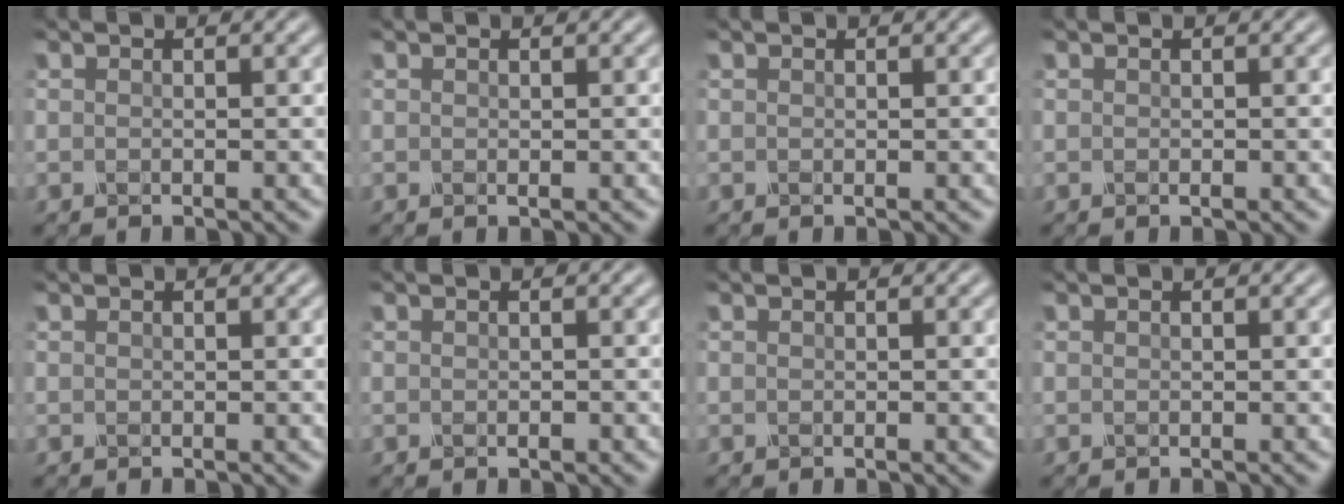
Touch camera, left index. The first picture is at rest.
{"total": 0.0}
{"total": 0.0}
{"total": 0.0}
{"total": 0.0}
{"total": 0.7, "force": [-0.5, 0.4, 0.4], "torque": [-0.006, -0.002, -0.003]}
{"total": 0.0}
{"total": 0.0}